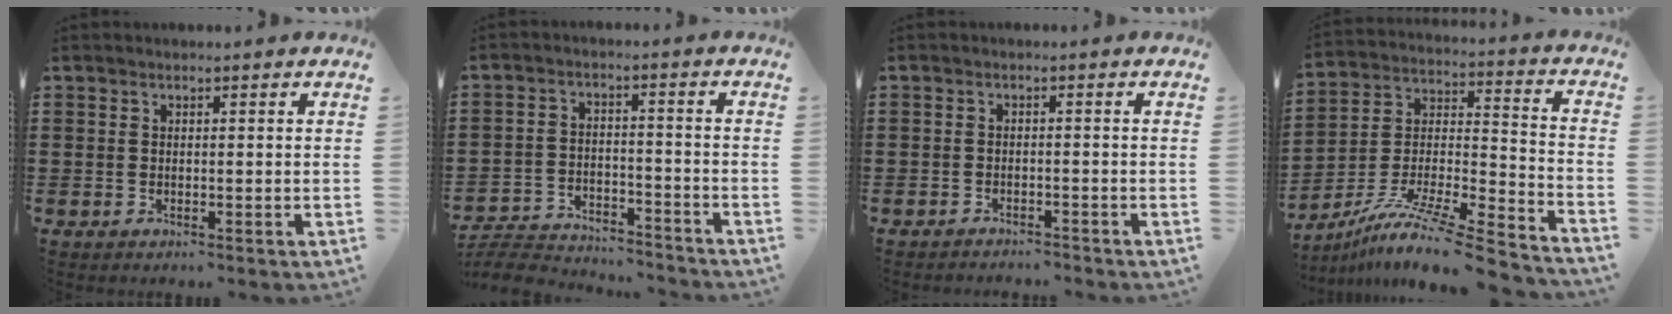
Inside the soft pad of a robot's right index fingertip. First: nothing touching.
{"total": 5.2, "force": [-5.1, 0.7, 0.9], "torque": [-0.031, 0.001, -0.104]}
{"total": 1.6, "force": [-1.6, 0.1, 0.0], "torque": [-0.005, 0.001, -0.034]}
{"total": 11.3, "force": [-8.8, 0.8, 7.0], "torque": [-0.126, 0.005, -0.170]}